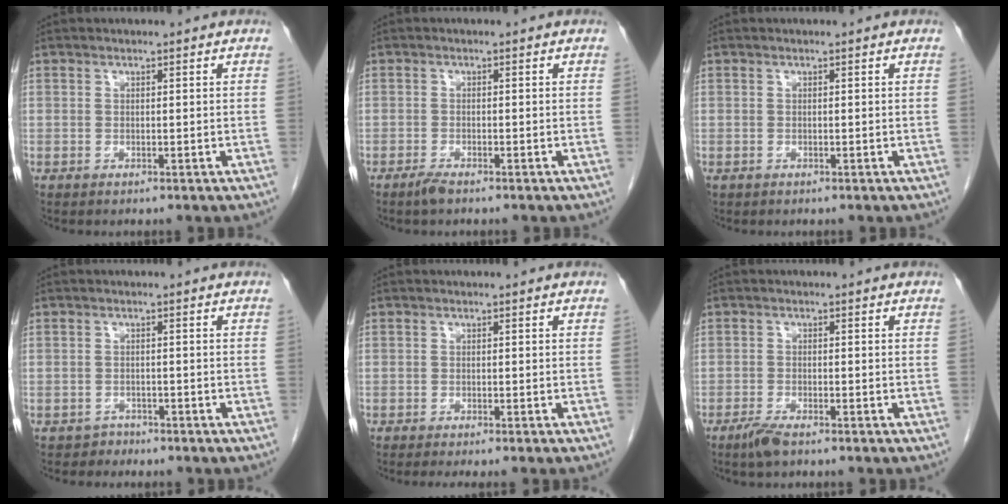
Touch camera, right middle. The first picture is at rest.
{"total": 1.6, "force": [-1.3, 0.2, 0.9], "torque": [-0.024, -0.004, -0.024]}
{"total": 0.0}
{"total": 1.4, "force": [-1.1, 0.6, -0.6], "torque": [0.007, 0.001, -0.020]}
{"total": 2.8, "force": [-2.3, -0.5, 1.5], "torque": [-0.016, -0.001, -0.034]}
{"total": 2.7, "force": [-2.0, 0.4, 1.7], "torque": [-0.042, -0.005, -0.039]}